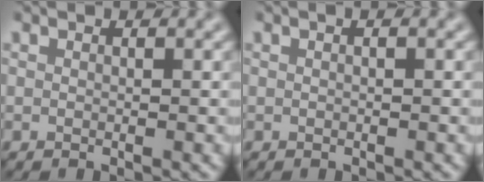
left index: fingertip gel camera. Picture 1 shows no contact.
{"total": 0.8, "force": [0.2, 0.2, 0.7], "torque": [-0.013, -0.004, 0.000]}